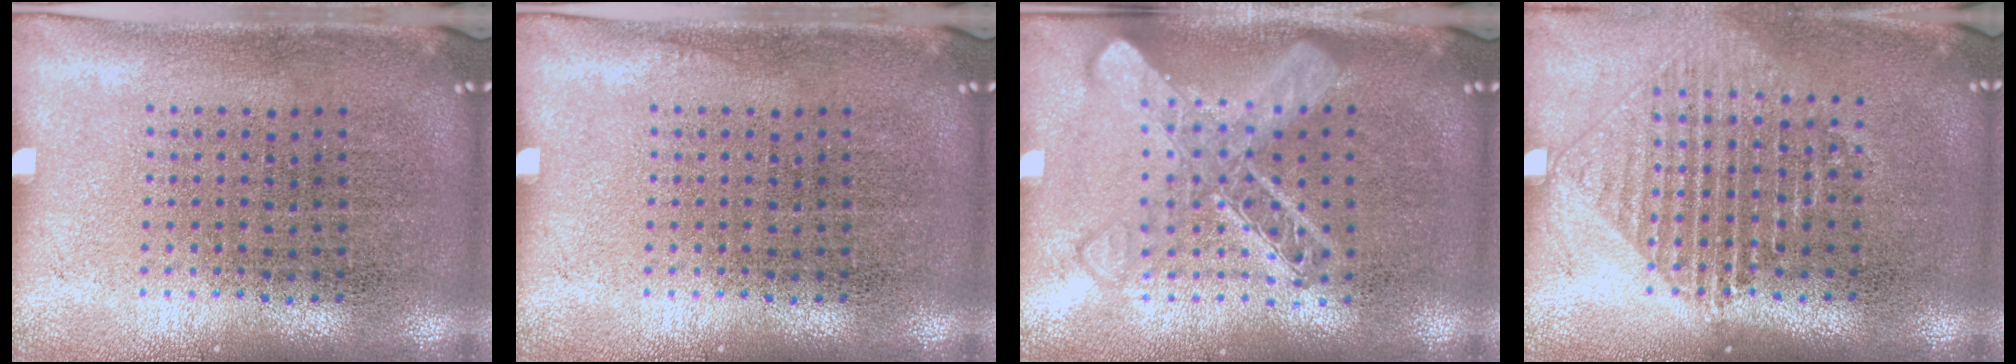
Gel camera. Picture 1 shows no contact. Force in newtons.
{"total": 0.0}
{"total": 2.1, "press": 2.1, "slide": 0.3}
{"total": 1.2, "press": 1.2, "slide": 0.4}